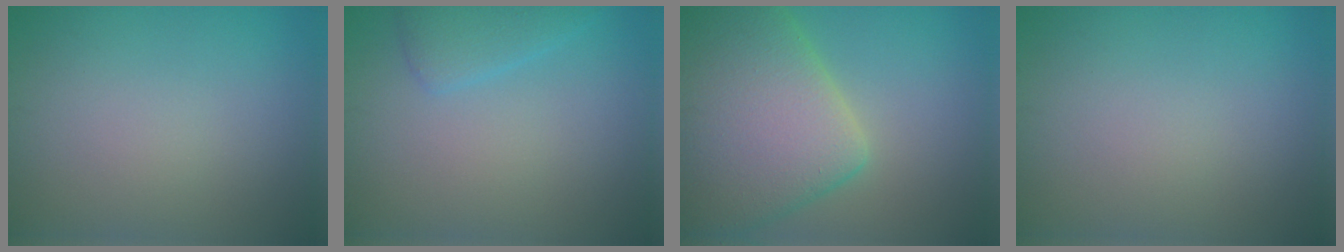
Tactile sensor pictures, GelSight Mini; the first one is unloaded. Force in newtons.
{"total": 2.4, "press": 2.4, "slide": 0.1}
{"total": 10.0, "press": 10.0, "slide": 0.5}
{"total": 0.0}